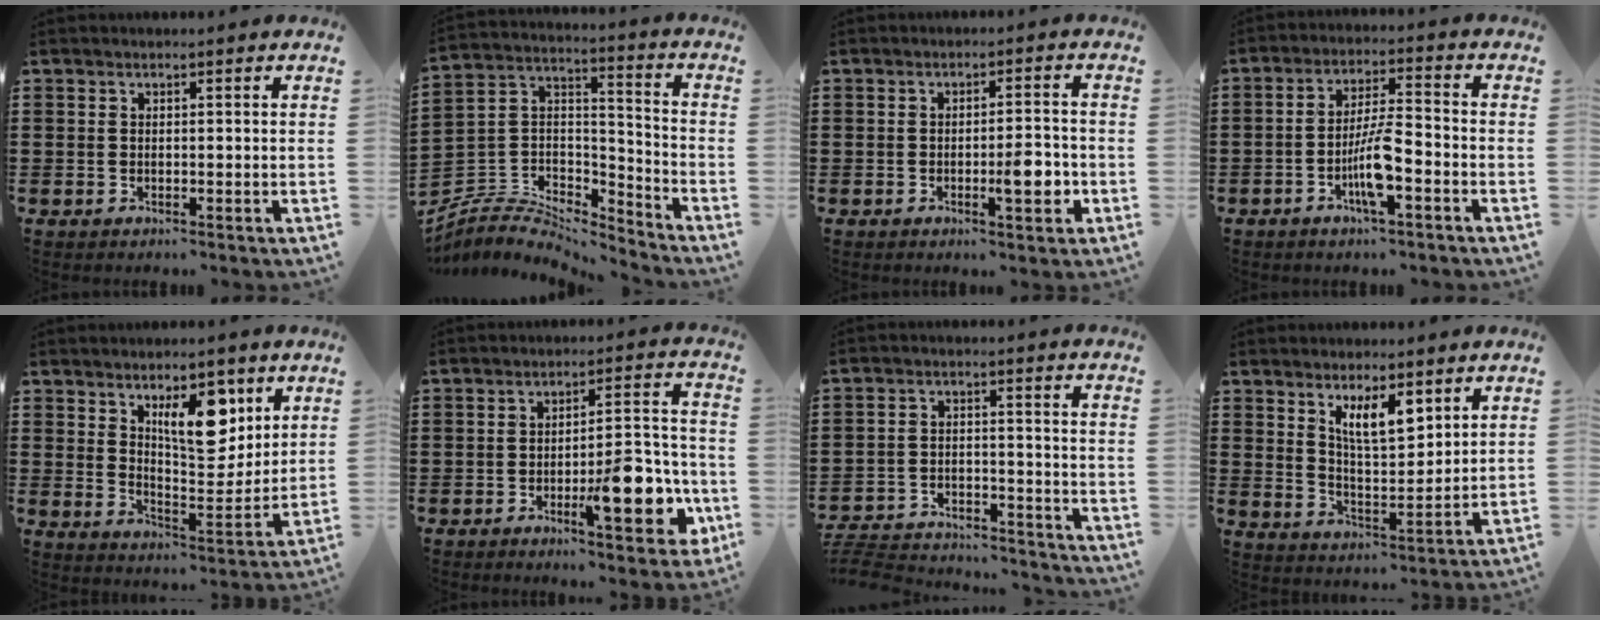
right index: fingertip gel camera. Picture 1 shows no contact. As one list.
[{"total": 5.8, "force": [-5.3, 1.9, 1.3], "torque": [-0.044, -0.003, -0.111]}, {"total": 5.5, "force": [-1.5, 1.3, 5.1], "torque": [-0.065, -0.002, -0.028]}, {"total": 7.0, "force": [-2.9, 1.3, 6.2], "torque": [-0.128, -0.007, -0.059]}, {"total": 10.3, "force": [5.6, 4.6, 7.3], "torque": [-0.109, -0.017, 0.092]}, {"total": 11.2, "force": [-4.2, 3.6, 9.8], "torque": [-0.132, 0.003, -0.067]}, {"total": 5.1, "force": [-4.9, 0.5, 1.0], "torque": [-0.032, -0.002, -0.104]}, {"total": 7.2, "force": [4.3, 2.5, 5.2], "torque": [-0.097, -0.009, 0.073]}]